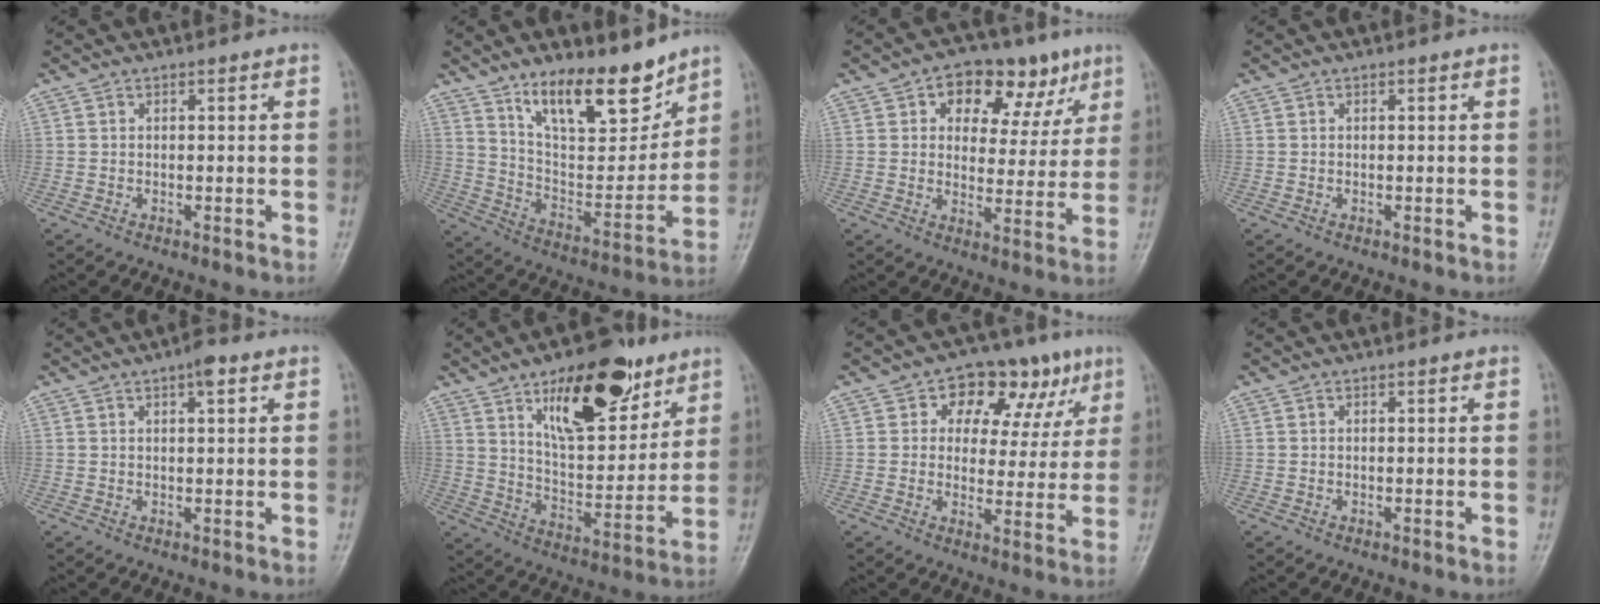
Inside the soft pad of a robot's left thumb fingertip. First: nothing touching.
{"total": 16.9, "force": [12.1, 6.3, 10.0], "torque": [-0.115, -0.085, 0.215]}
{"total": 14.2, "force": [6.8, 9.0, 8.6], "torque": [-0.062, -0.005, 0.098]}
{"total": 0.0}
{"total": 3.0, "force": [1.6, 0.9, 2.4], "torque": [-0.033, 0.002, 0.020]}
{"total": 20.1, "force": [11.3, 8.7, 14.1], "torque": [-0.166, -0.057, 0.187]}
{"total": 13.1, "force": [5.8, 8.9, 7.6], "torque": [-0.039, 0.001, 0.079]}
{"total": 0.0}